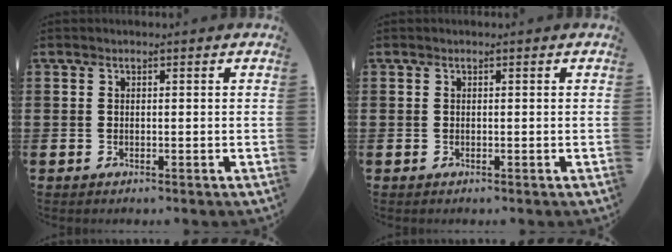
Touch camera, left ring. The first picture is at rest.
{"total": 0.0}